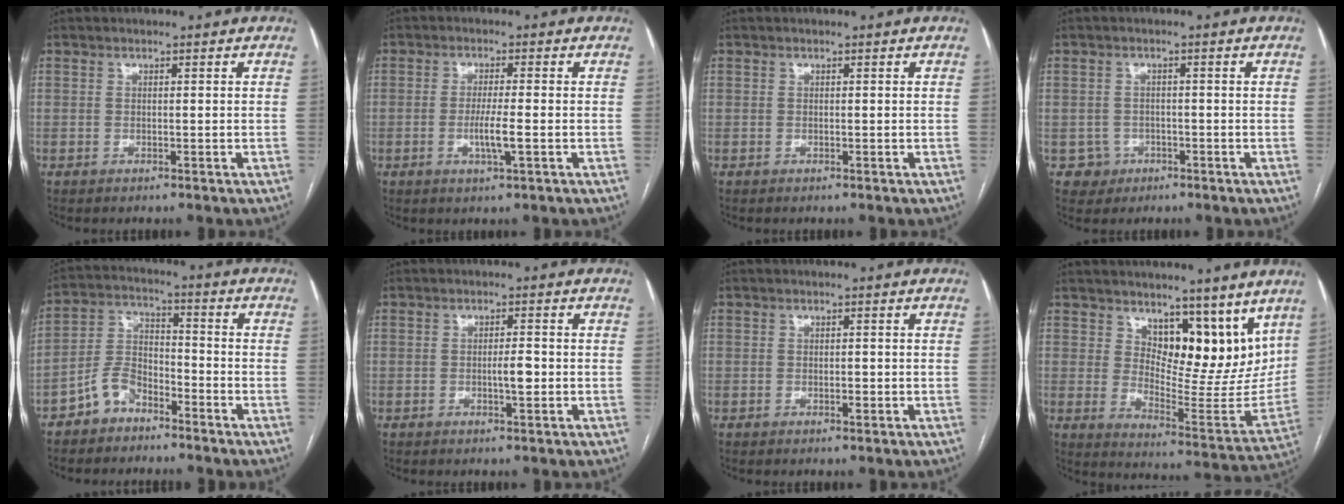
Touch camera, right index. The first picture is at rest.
{"total": 4.1, "force": [-1.0, 0.0, 3.9], "torque": [-0.076, -0.007, -0.019]}
{"total": 0.0}
{"total": 3.1, "force": [-1.1, 2.8, -0.4], "torque": [0.019, 0.015, -0.015]}
{"total": 6.6, "force": [-4.6, 3.6, 2.9], "torque": [-0.067, 0.015, -0.091]}
{"total": 2.6, "force": [-0.5, 0.5, 2.5], "torque": [-0.042, 0.001, -0.008]}
{"total": 1.2, "force": [-0.3, 0.5, 1.0], "torque": [-0.016, 0.000, -0.003]}
{"total": 12.8, "force": [8.8, 5.7, 7.3], "torque": [-0.091, -0.016, 0.146]}